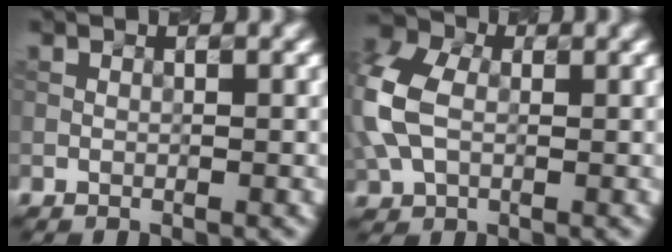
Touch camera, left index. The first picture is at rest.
{"total": 7.9, "force": [0.6, 5.5, 5.6], "torque": [-0.161, 0.013, 0.000]}